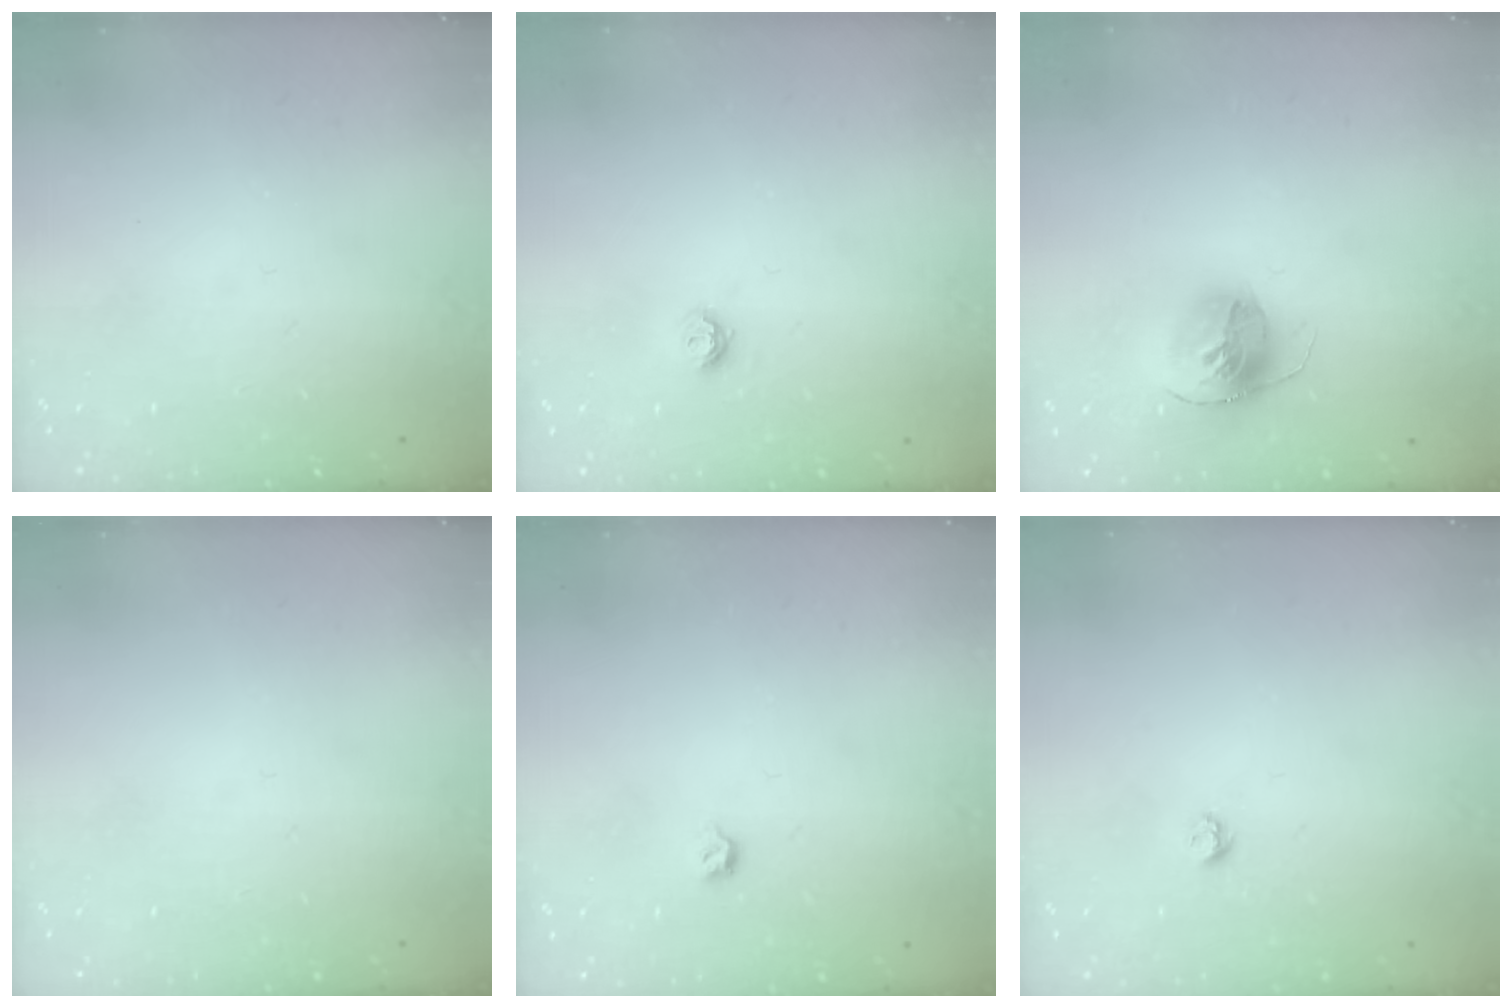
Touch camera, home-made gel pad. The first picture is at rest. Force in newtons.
{"total": 5.8, "press": 5.8, "slide": 0.3}
{"total": 14.3, "press": 14.3, "slide": 1.5}
{"total": 0.0}
{"total": 2.8, "press": 2.7, "slide": 0.8}
{"total": 3.8, "press": 3.7, "slide": 0.5}